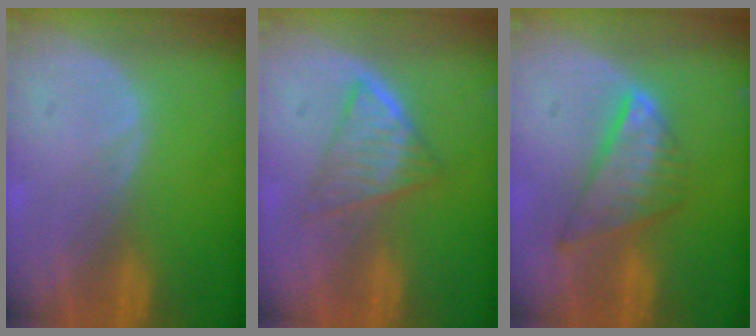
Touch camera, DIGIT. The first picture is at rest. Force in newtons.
{"total": 5.4, "press": 5.1, "slide": 1.5}
{"total": 7.8, "press": 6.6, "slide": 4.1}